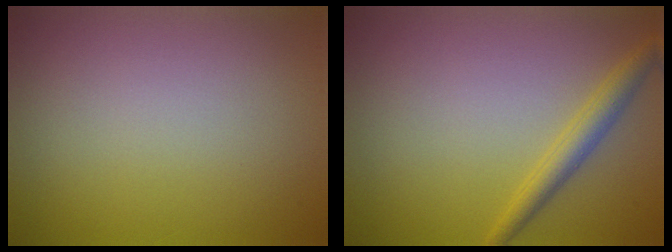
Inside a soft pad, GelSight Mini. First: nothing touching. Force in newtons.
{"total": 2.4, "press": 2.4, "slide": 0.1}